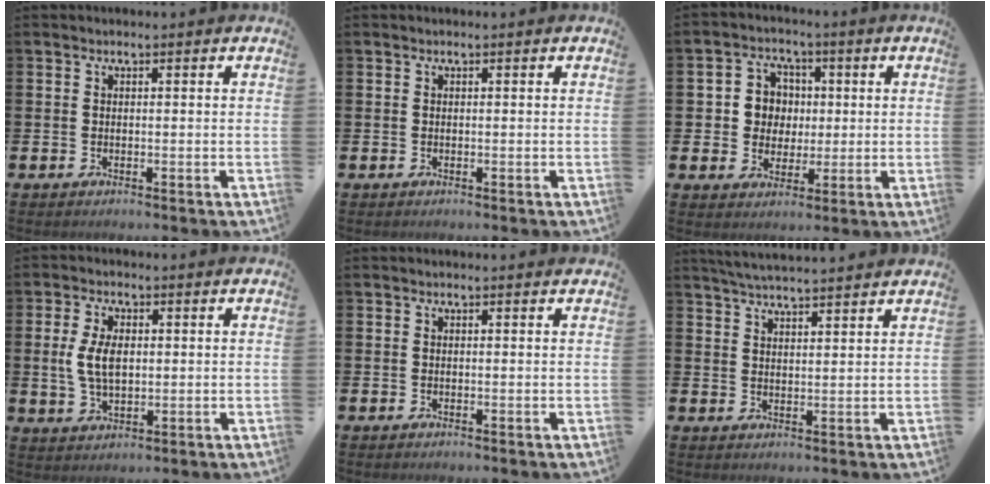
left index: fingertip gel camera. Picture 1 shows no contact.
{"total": 0.0}
{"total": 5.6, "force": [1.4, 5.2, 1.4], "torque": [-0.038, 0.010, 0.021]}
{"total": 5.6, "force": [1.0, 3.2, 4.5], "torque": [-0.087, 0.004, 0.011]}
{"total": 0.0}
{"total": 4.2, "force": [4.2, -0.4, 0.6], "torque": [-0.020, -0.018, 0.075]}